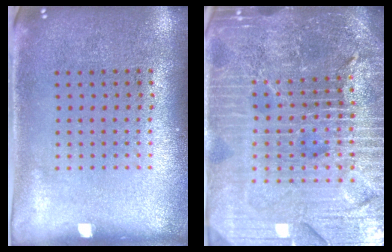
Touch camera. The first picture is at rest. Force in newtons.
{"total": 6.3, "press": 5.6, "slide": 2.9}